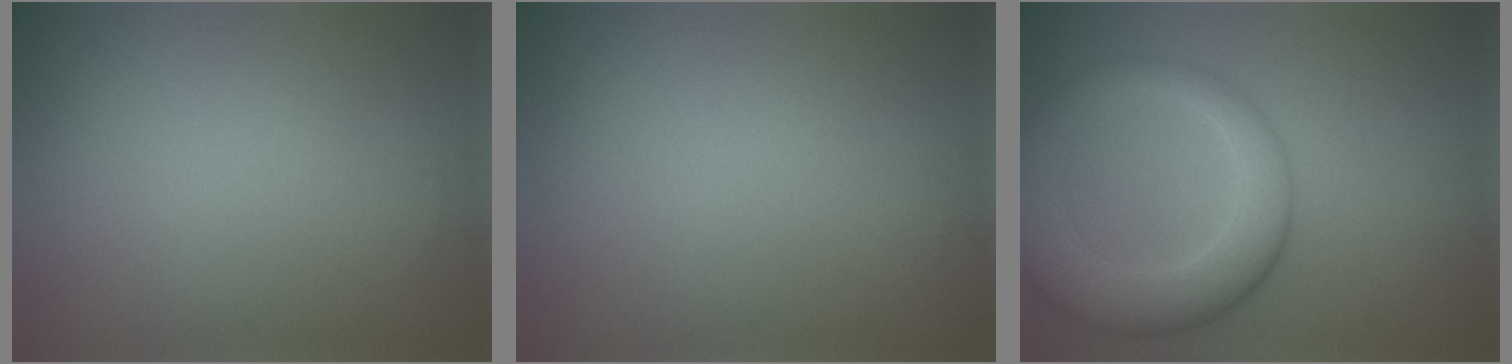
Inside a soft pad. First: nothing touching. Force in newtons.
{"total": 0.0}
{"total": 7.3, "press": 7.3, "slide": 0.3}